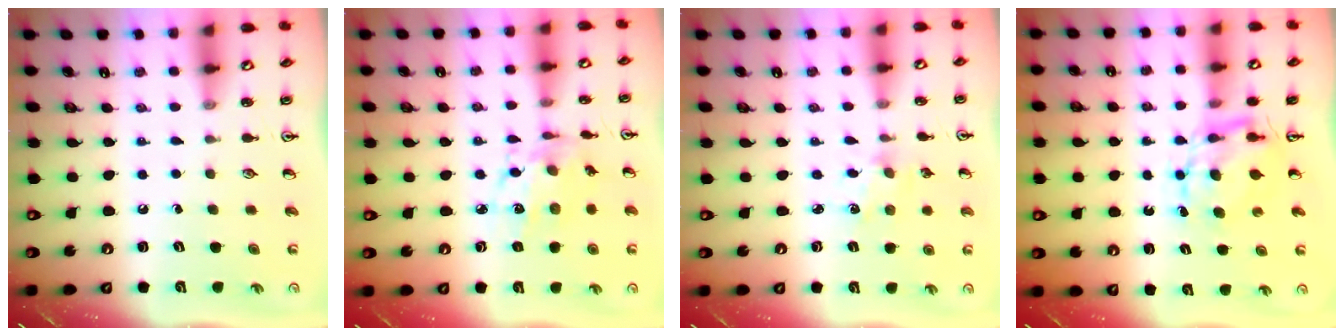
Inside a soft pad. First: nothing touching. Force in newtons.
{"total": 9.2, "press": 9.2, "slide": 0.7}
{"total": 1.8, "press": 1.7, "slide": 0.4}
{"total": 6.6, "press": 6.6, "slide": 0.6}